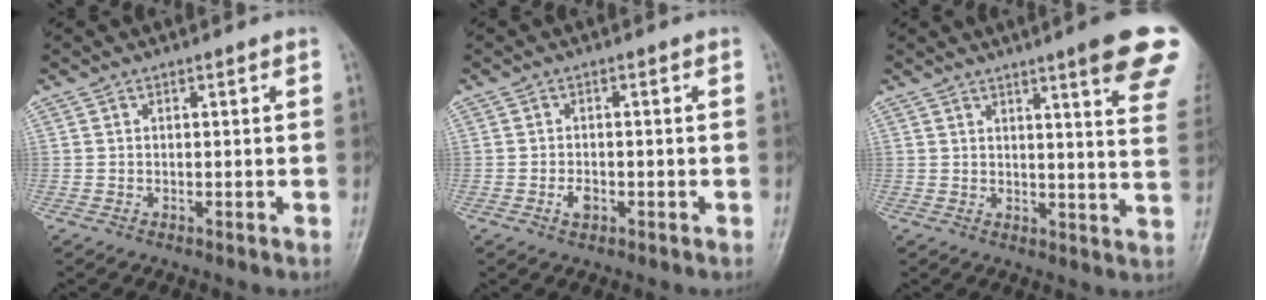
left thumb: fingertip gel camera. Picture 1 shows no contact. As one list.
[{"total": 2.3, "force": [-1.0, 1.4, 1.5], "torque": [-0.025, 0.005, -0.018]}, {"total": 15.2, "force": [9.4, 1.7, 11.8], "torque": [-0.125, -0.037, 0.101]}]